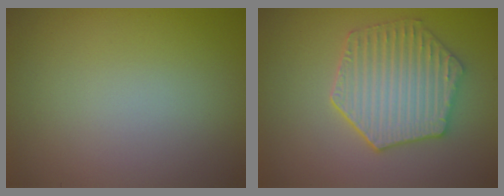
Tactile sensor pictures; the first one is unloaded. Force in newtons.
{"total": 5.8, "press": 4.8, "slide": 3.3}